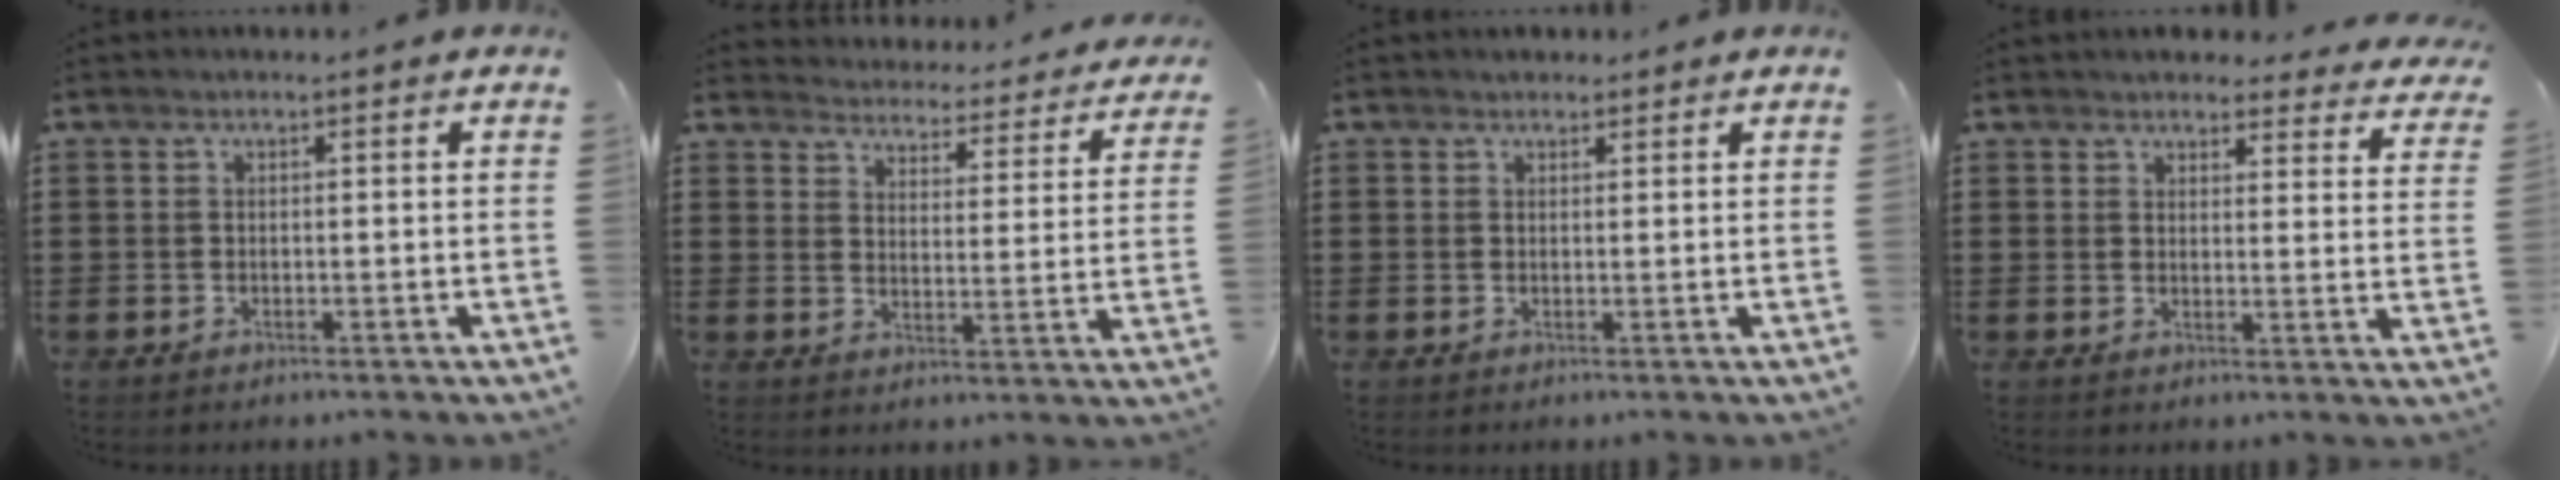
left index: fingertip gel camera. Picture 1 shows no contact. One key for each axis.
{"total": 4.0, "fx": 4.0, "fy": -0.1, "fz": -0.2, "tx": -0.013, "ty": -0.041, "tz": 0.063}
{"total": 1.3, "fx": 1.2, "fy": 0.6, "fz": 0.0, "tx": -0.003, "ty": 0.004, "tz": 0.024}
{"total": 3.7, "fx": 3.6, "fy": 0.6, "fz": 0.5, "tx": -0.016, "ty": -0.019, "tz": 0.064}